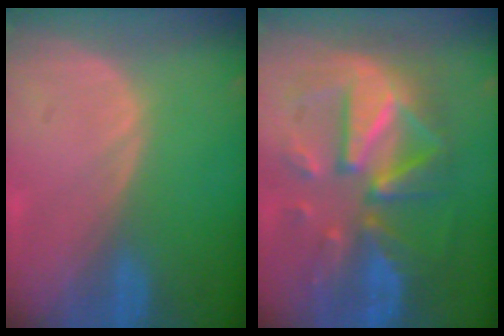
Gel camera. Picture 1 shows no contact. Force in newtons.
{"total": 12.2, "press": 12.1, "slide": 1.1}